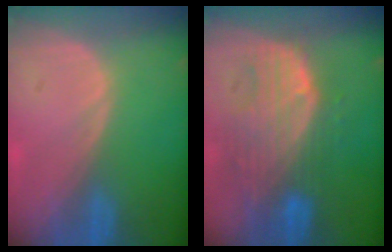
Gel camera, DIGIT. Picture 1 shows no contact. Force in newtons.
{"total": 9.9, "press": 8.6, "slide": 4.8}